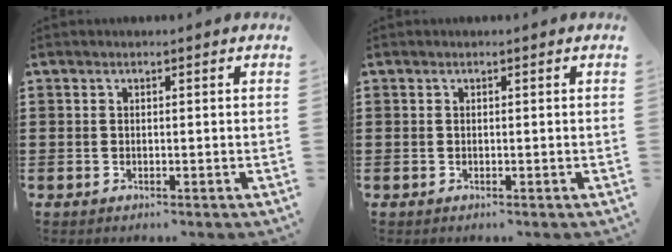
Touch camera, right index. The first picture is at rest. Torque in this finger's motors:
{"motor_torque": [0.58, 0.20, 0.00, 0.00]}